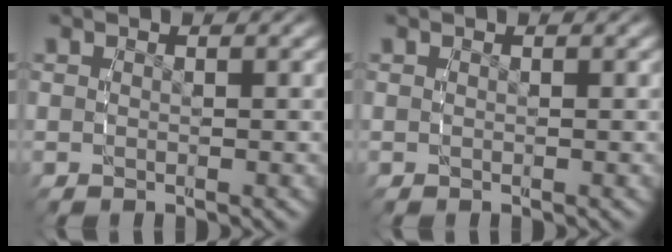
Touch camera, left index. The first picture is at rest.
{"total": 0.0}